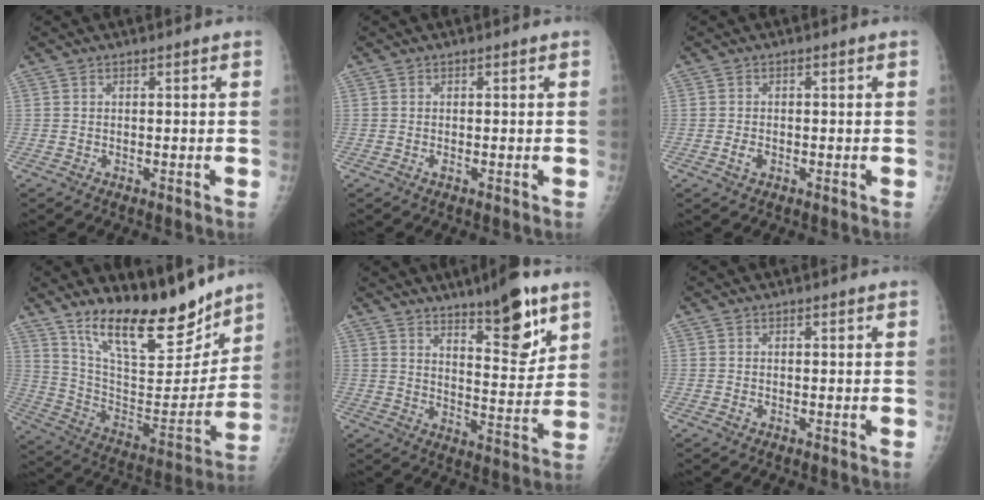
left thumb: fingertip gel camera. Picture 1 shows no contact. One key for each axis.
{"total": 0.6, "fx": -0.1, "fy": 0.3, "fz": 0.5, "tx": -0.008, "ty": -0.001, "tz": -0.002}
{"total": 1.8, "fx": -0.6, "fy": 1.2, "fz": 1.2, "tx": -0.020, "ty": 0.001, "tz": -0.012}
{"total": 21.8, "fx": 16.6, "fy": 7.2, "fz": 12.2, "tx": -0.149, "ty": -0.100, "tz": 0.283}
{"total": 12.9, "fx": 8.3, "fy": 3.6, "fz": 9.2, "tx": -0.107, "ty": -0.059, "tz": 0.128}
{"total": 0.6, "fx": -0.1, "fy": 0.4, "fz": 0.4, "tx": -0.005, "ty": 0.000, "tz": -0.001}